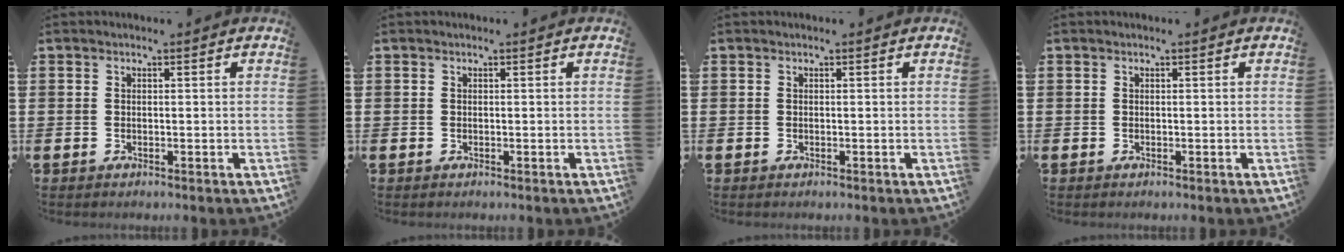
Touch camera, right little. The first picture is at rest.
{"total": 0.0}
{"total": 0.0}
{"total": 0.0}